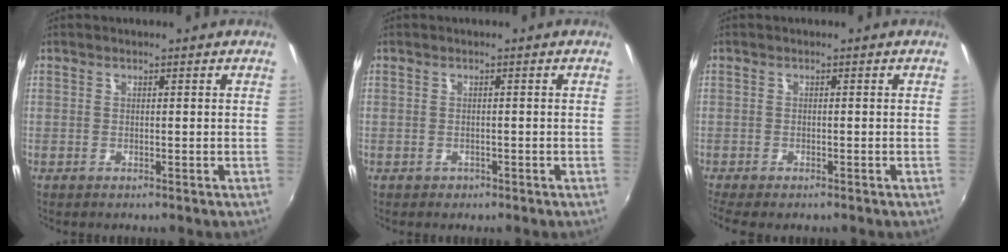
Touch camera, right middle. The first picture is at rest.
{"total": 1.3, "force": [-0.7, 1.1, 0.3], "torque": [-0.008, -0.003, -0.006]}
{"total": 4.4, "force": [-3.5, 1.3, 2.4], "torque": [-0.056, -0.028, -0.059]}